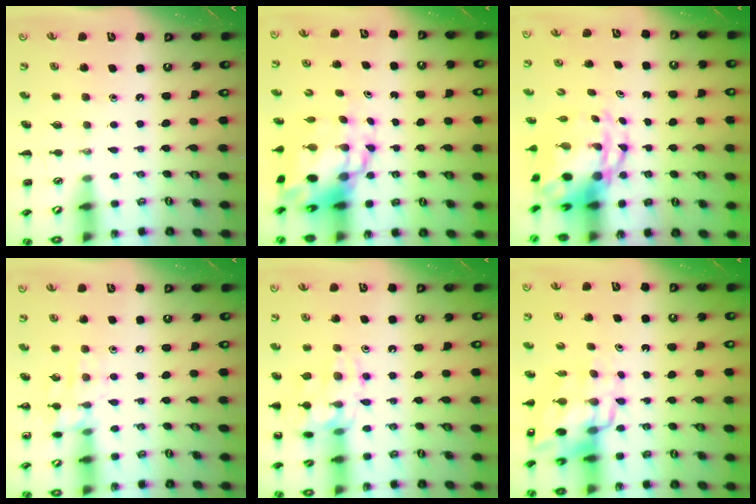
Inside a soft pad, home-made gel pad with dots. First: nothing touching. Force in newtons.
{"total": 10.1, "press": 9.7, "slide": 2.8}
{"total": 7.5, "press": 7.3, "slide": 2.0}
{"total": 9.4, "press": 9.4, "slide": 1.1}
{"total": 14.4, "press": 14.3, "slide": 1.4}
{"total": 13.5, "press": 12.9, "slide": 4.0}